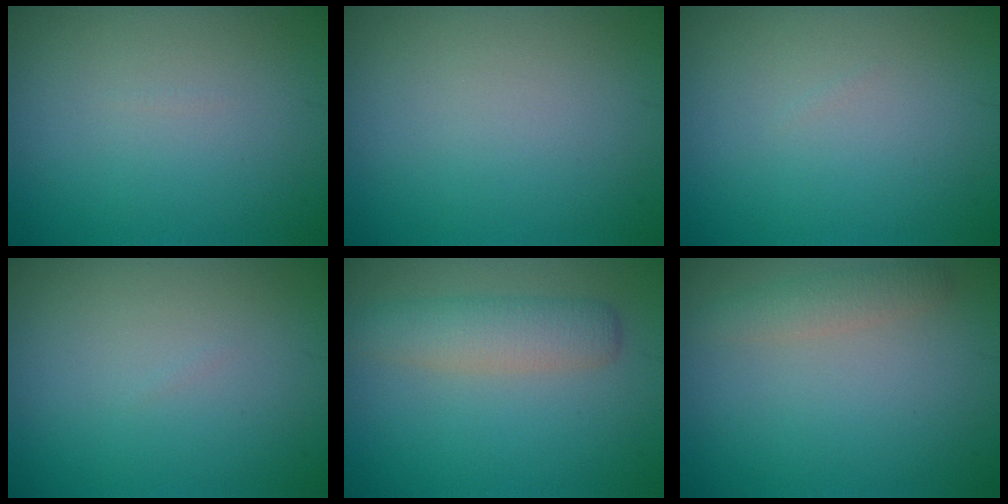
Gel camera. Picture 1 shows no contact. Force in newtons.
{"total": 0.0}
{"total": 0.0}
{"total": 0.0}
{"total": 3.3, "press": 3.3, "slide": 0.1}
{"total": 1.7, "press": 1.7, "slide": 0.0}